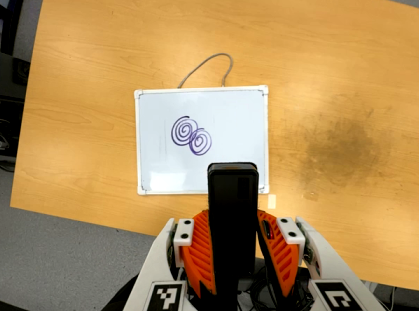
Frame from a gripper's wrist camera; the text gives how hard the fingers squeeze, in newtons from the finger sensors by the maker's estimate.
{"total": 3.3, "left": 2.0, "right": 4.6}